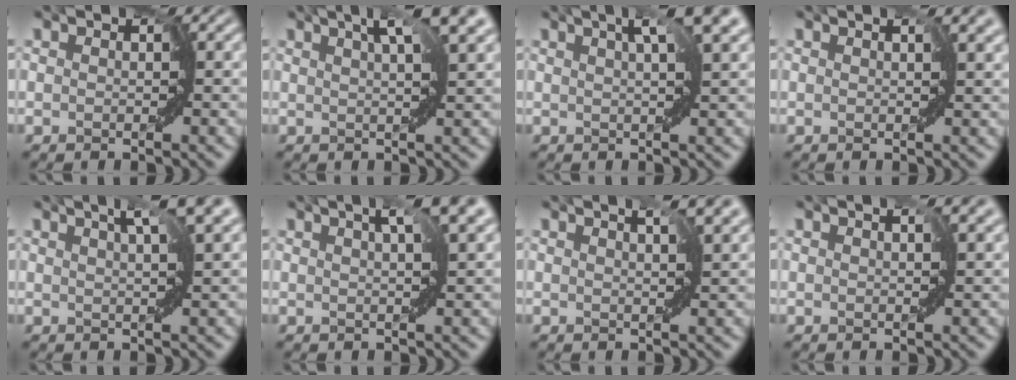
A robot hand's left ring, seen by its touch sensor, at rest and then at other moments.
{"total": 4.4, "force": [2.7, 0.2, 3.5], "torque": [-0.056, 0.012, 0.044]}
{"total": 3.9, "force": [2.1, 0.1, 3.3], "torque": [-0.055, 0.006, 0.038]}
{"total": 2.3, "force": [1.1, 1.0, 1.8], "torque": [-0.022, 0.003, 0.015]}
{"total": 3.7, "force": [2.4, -0.1, 2.8], "torque": [-0.049, 0.008, 0.040]}
{"total": 3.5, "force": [1.9, 0.0, 2.9], "torque": [-0.049, 0.005, 0.034]}
{"total": 2.6, "force": [1.7, 0.2, 2.0], "torque": [-0.035, 0.001, 0.031]}
{"total": 2.1, "force": [1.0, 0.8, 1.6], "torque": [-0.021, 0.003, 0.016]}